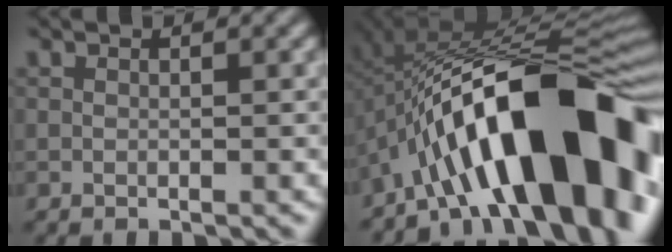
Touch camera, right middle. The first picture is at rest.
{"total": 16.6, "force": [-6.8, 6.0, 13.9], "torque": [-0.180, 0.057, -0.118]}